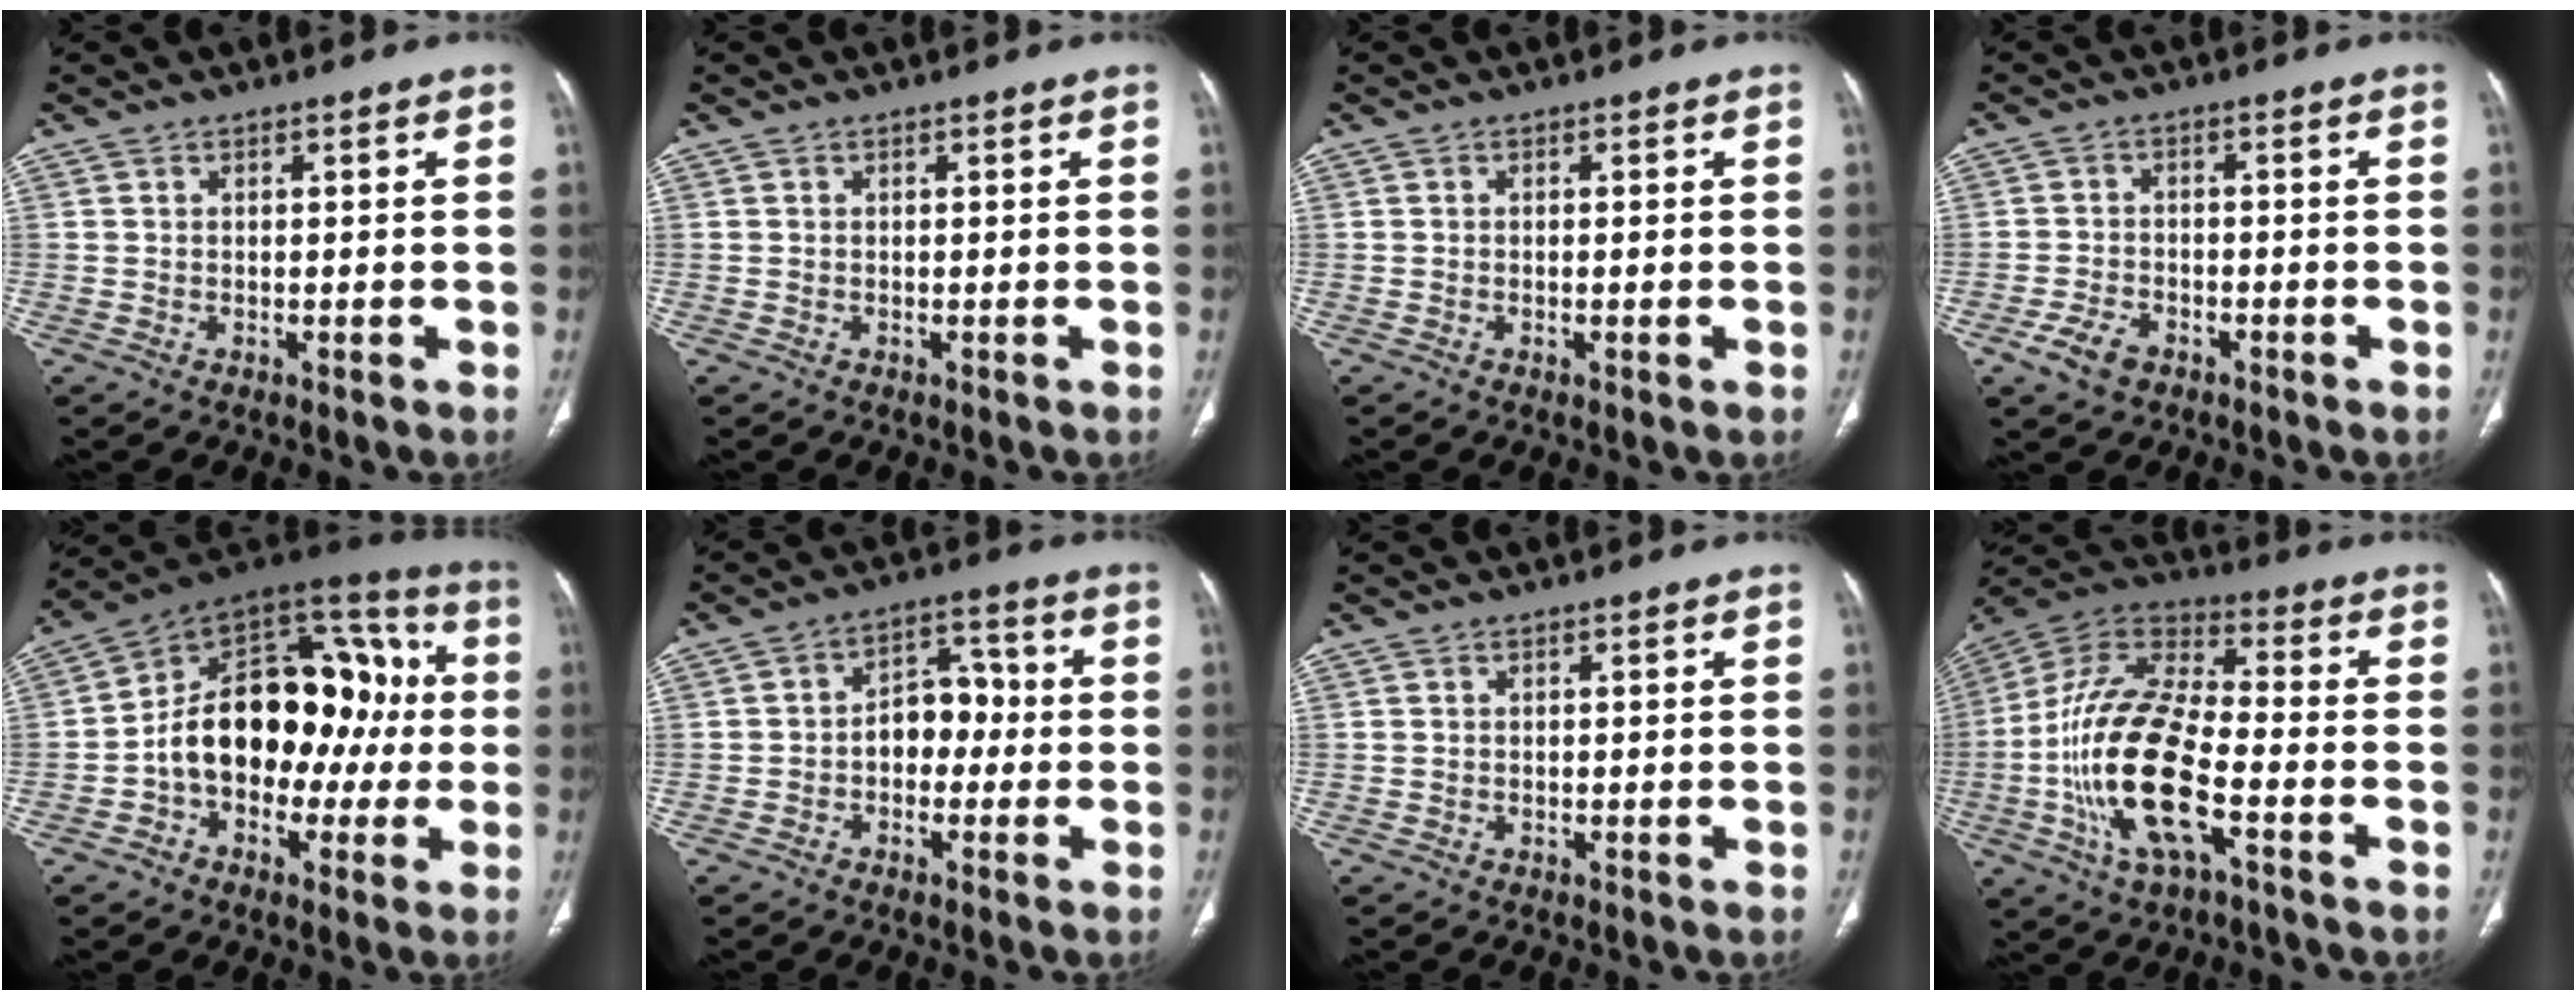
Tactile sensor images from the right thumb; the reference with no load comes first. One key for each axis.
{"total": 0.0}
{"total": 1.2, "fx": -0.3, "fy": 0.2, "fz": 1.1, "tx": -0.019, "ty": -0.003, "tz": -0.003}
{"total": 5.0, "fx": -2.9, "fy": 3.0, "fz": 2.8, "tx": -0.058, "ty": 0.014, "tz": -0.050}
{"total": 22.9, "fx": -1.2, "fy": 15.0, "fz": 17.3, "tx": -0.231, "ty": 0.063, "tz": -0.019}
{"total": 7.4, "fx": -1.0, "fy": 5.3, "fz": 5.0, "tx": -0.042, "ty": 0.034, "tz": -0.027}
{"total": 0.0}
{"total": 20.6, "fx": -5.6, "fy": 8.0, "fz": 18.1, "tx": -0.375, "ty": 0.028, "tz": -0.103}